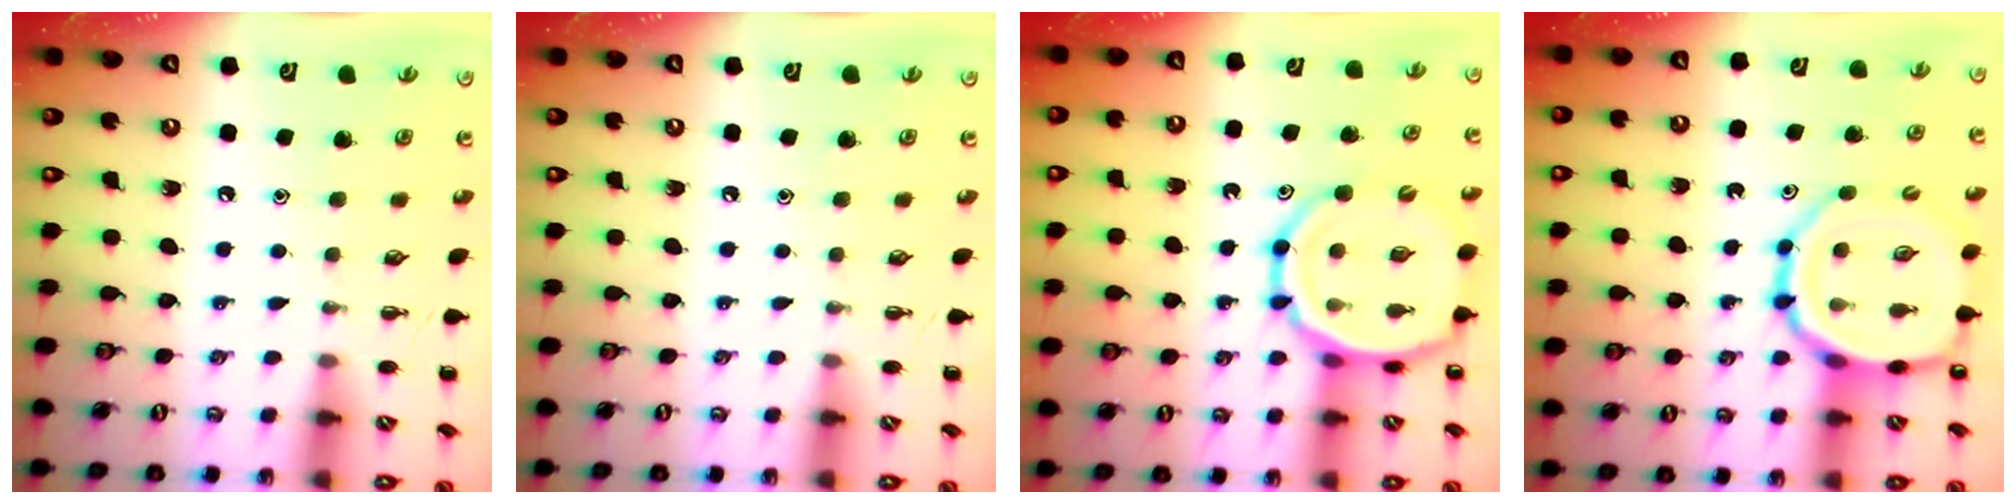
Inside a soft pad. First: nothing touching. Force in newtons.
{"total": 0.0}
{"total": 14.2, "press": 13.8, "slide": 3.2}
{"total": 13.6, "press": 13.3, "slide": 3.1}